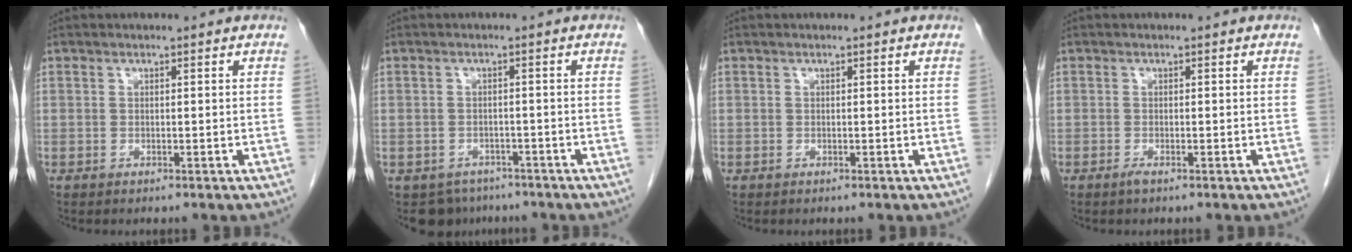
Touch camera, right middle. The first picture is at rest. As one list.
[{"total": 4.8, "force": [-3.7, 3.0, 0.0], "torque": [0.008, 0.004, -0.052]}, {"total": 0.0}, {"total": 0.8, "force": [-0.5, 0.0, 0.6], "torque": [-0.013, -0.001, -0.010]}]